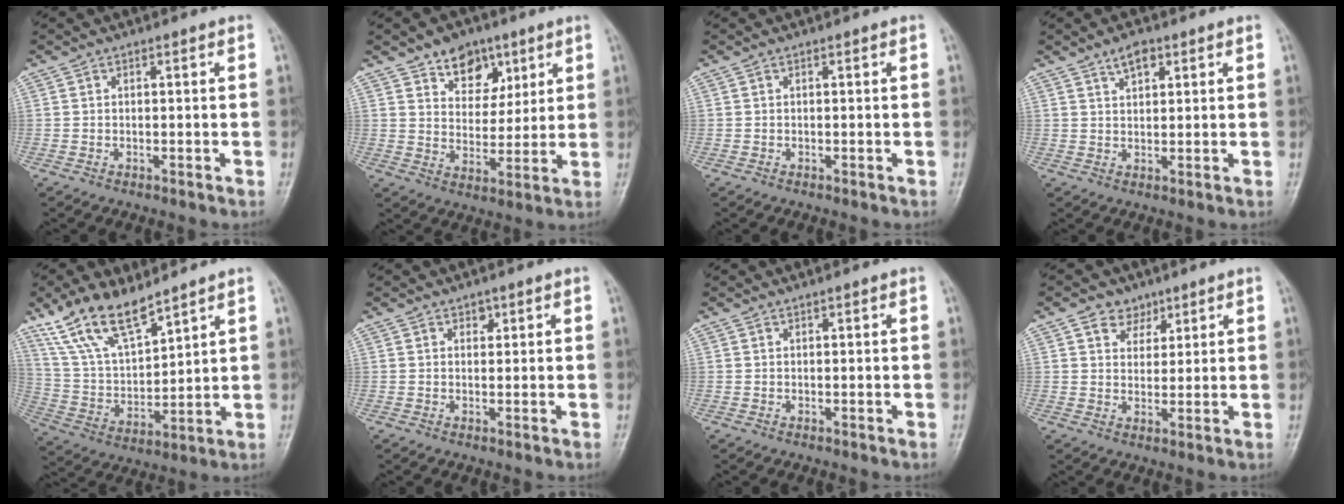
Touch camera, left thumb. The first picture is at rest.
{"total": 9.3, "force": [5.6, 6.4, 3.9], "torque": [-0.023, -0.027, 0.092]}
{"total": 0.0}
{"total": 3.5, "force": [2.2, 1.7, 2.2], "torque": [-0.028, -0.009, 0.039]}
{"total": 14.0, "force": [10.2, 5.0, 8.1], "torque": [-0.137, -0.044, 0.213]}
{"total": 1.3, "force": [0.8, 0.9, 0.5], "torque": [0.003, -0.004, 0.011]}
{"total": 0.0}
{"total": 4.6, "force": [2.8, 3.4, 1.3], "torque": [0.004, -0.015, 0.045]}